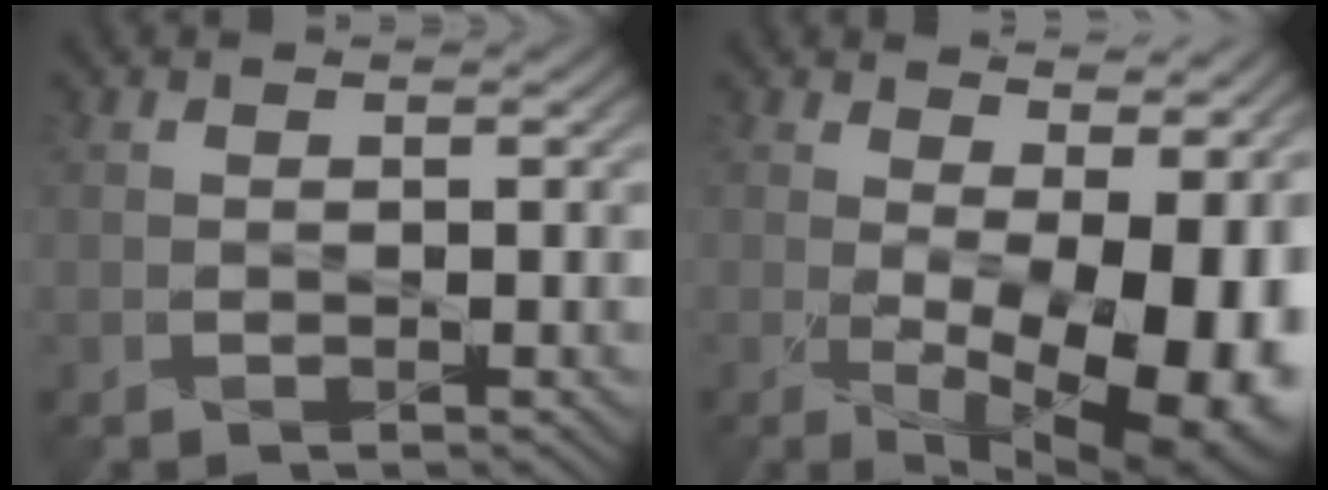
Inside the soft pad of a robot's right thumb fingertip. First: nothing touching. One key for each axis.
{"total": 16.6, "fx": -0.7, "fy": 7.7, "fz": 14.6, "tx": -0.169, "ty": -0.013, "tz": 0.023}